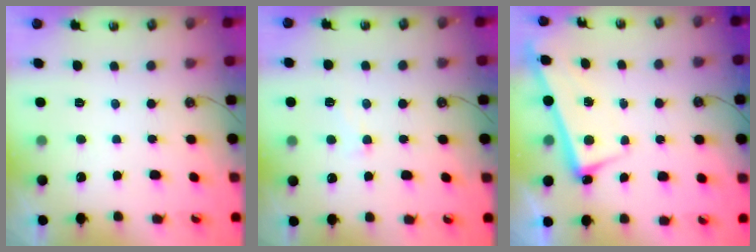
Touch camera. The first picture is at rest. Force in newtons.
{"total": 0.7, "press": 0.6, "slide": 0.4}
{"total": 2.5, "press": 2.5, "slide": 0.7}